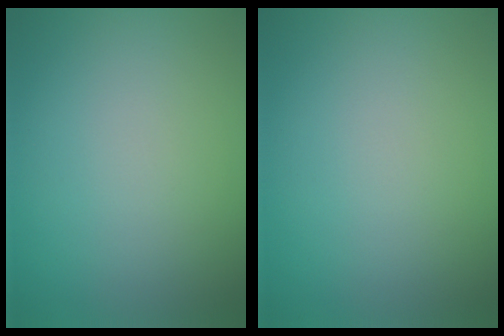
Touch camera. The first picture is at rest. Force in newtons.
{"total": 0.0}